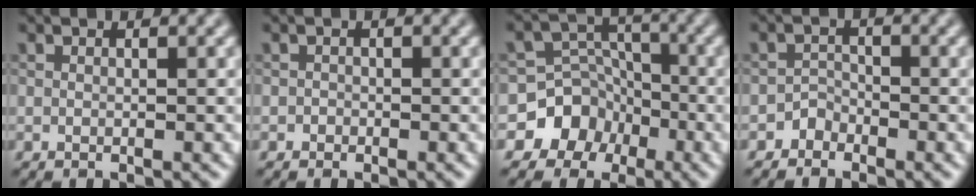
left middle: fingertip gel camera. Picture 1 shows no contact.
{"total": 0.5, "force": [-0.3, 0.4, 0.0], "torque": [0.005, -0.002, -0.006]}
{"total": 6.8, "force": [-3.6, 5.7, 0.3], "torque": [0.030, 0.004, -0.089]}
{"total": 1.3, "force": [-1.0, 0.8, -0.1], "torque": [0.007, 0.010, -0.018]}